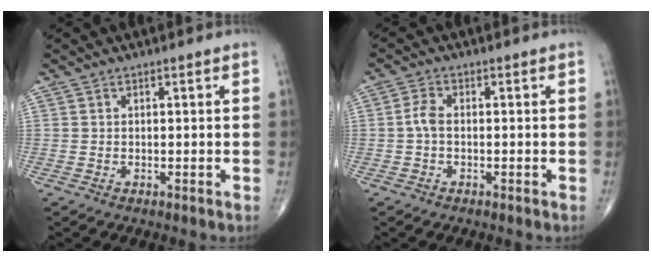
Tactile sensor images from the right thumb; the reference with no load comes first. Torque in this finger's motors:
{"motor_torque": [0.05, -0.01, 0.42, 0.08, 0.00]}